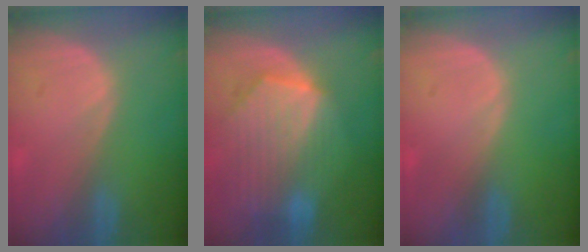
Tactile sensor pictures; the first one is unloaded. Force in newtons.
{"total": 10.4, "press": 9.1, "slide": 5.0}
{"total": 0.0}